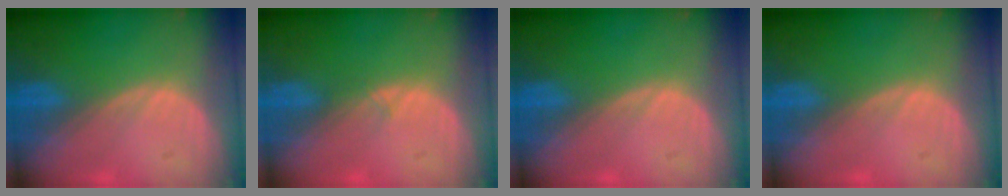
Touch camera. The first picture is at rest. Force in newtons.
{"total": 0.6, "press": 0.6, "slide": 0.1}
{"total": 0.0}
{"total": 0.0}